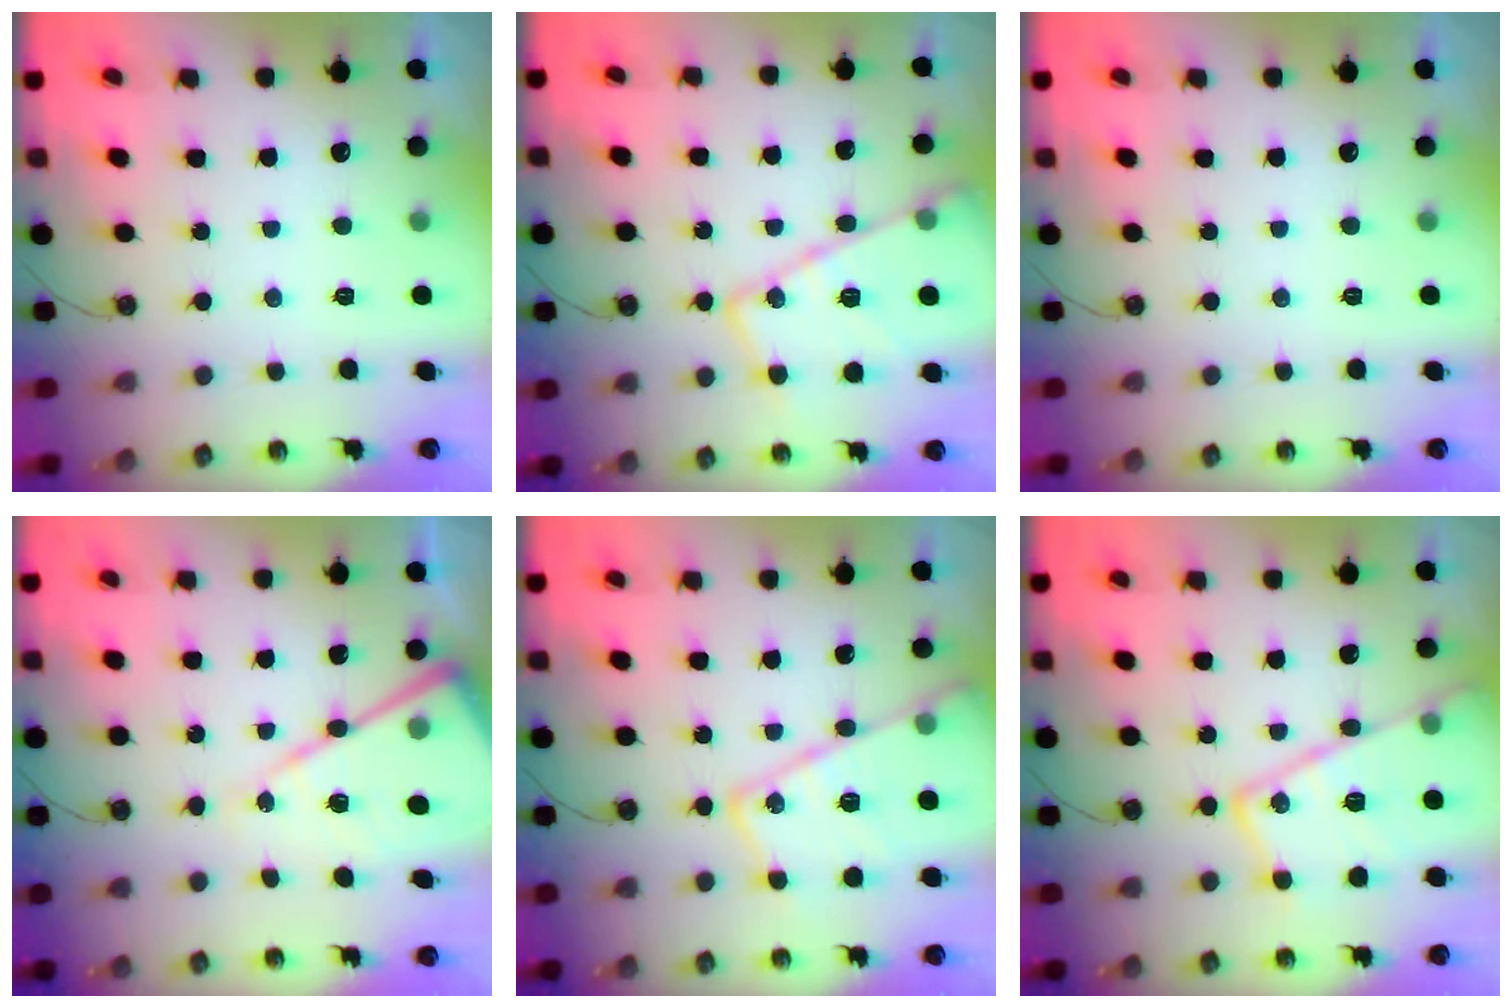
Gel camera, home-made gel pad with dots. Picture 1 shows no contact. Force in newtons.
{"total": 18.9, "press": 18.8, "slide": 2.0}
{"total": 0.0}
{"total": 18.1, "press": 18.0, "slide": 1.5}
{"total": 20.5, "press": 20.4, "slide": 2.1}
{"total": 22.4, "press": 22.3, "slide": 2.3}